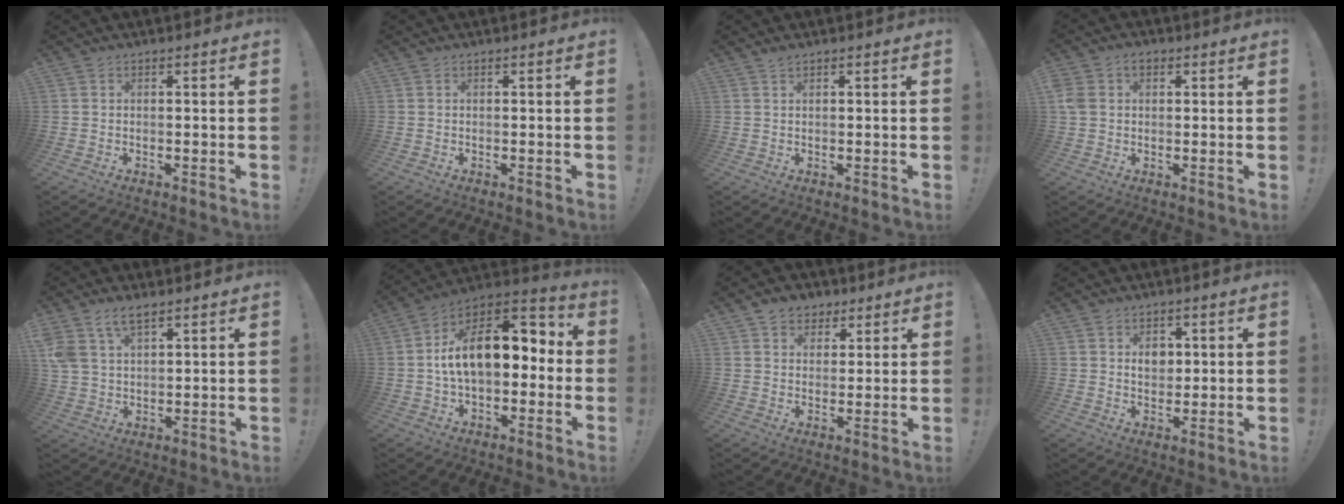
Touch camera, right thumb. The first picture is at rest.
{"total": 0.0}
{"total": 1.2, "force": [1.1, 0.2, 0.4], "torque": [-0.008, 0.001, 0.021]}
{"total": 5.4, "force": [1.5, 4.2, 3.1], "torque": [-0.060, 0.002, 0.030]}
{"total": 7.7, "force": [5.0, 4.3, 4.1], "torque": [-0.075, -0.012, 0.098]}
{"total": 17.3, "force": [2.4, 9.9, 14.0], "torque": [-0.218, 0.004, 0.046]}
{"total": 6.2, "force": [3.5, 5.0, 1.2], "torque": [-0.004, -0.020, 0.066]}
{"total": 4.7, "force": [1.5, 4.0, 2.0], "torque": [-0.022, -0.004, 0.023]}